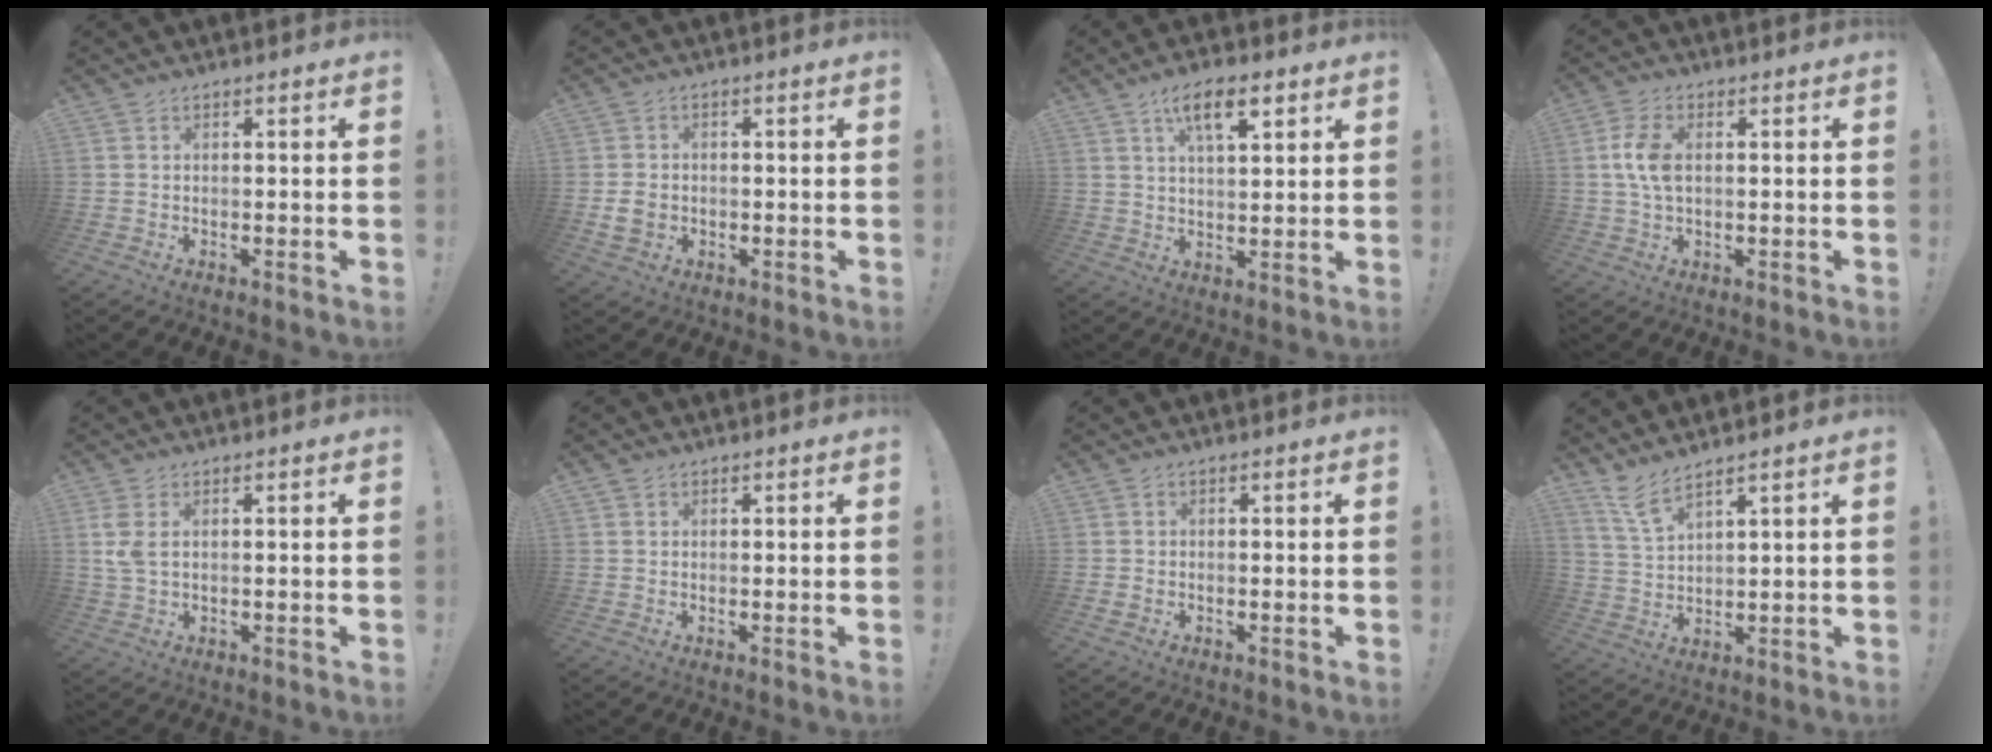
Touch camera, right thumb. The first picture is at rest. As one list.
[{"total": 4.7, "force": [-0.6, 3.8, 2.7], "torque": [-0.044, 0.002, -0.011]}, {"total": 9.3, "force": [4.8, 3.6, 7.1], "torque": [-0.106, -0.013, 0.080]}, {"total": 7.1, "force": [0.8, 4.2, 5.7], "torque": [-0.112, 0.000, 0.011]}, {"total": 4.1, "force": [1.5, 1.8, 3.4], "torque": [-0.074, -0.001, 0.026]}, {"total": 0.8, "force": [0.6, 0.5, 0.1], "torque": [0.005, -0.002, 0.011]}, {"total": 0.6, "force": [-0.3, 0.4, 0.3], "torque": [-0.010, 0.004, -0.003]}, {"total": 6.5, "force": [5.4, 1.0, 3.4], "torque": [-0.074, -0.028, 0.100]}]